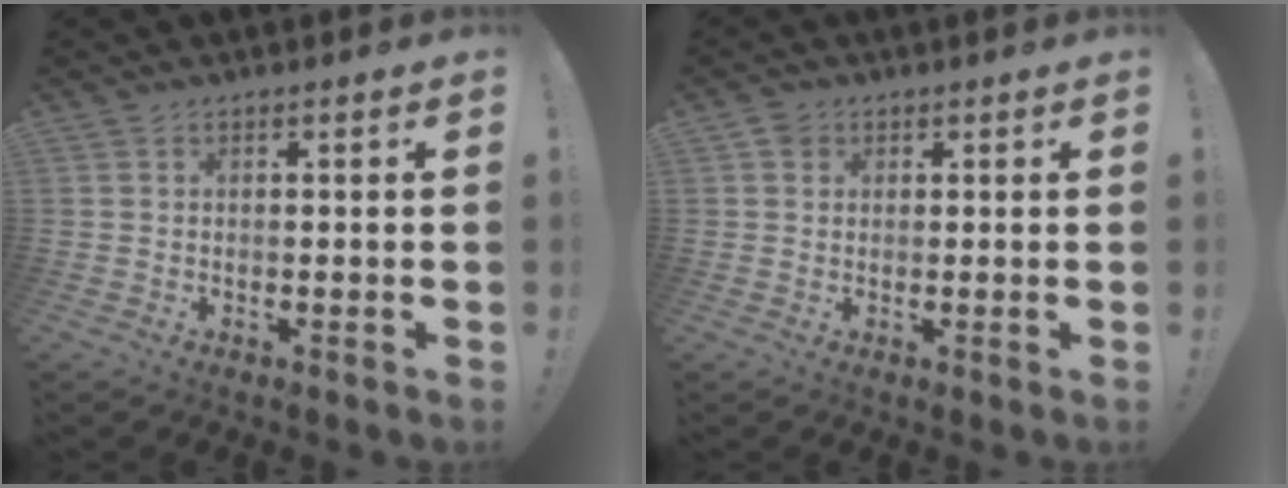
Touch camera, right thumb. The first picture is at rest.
{"total": 2.3, "force": [1.1, 1.9, 0.6], "torque": [-0.014, 0.003, 0.021]}